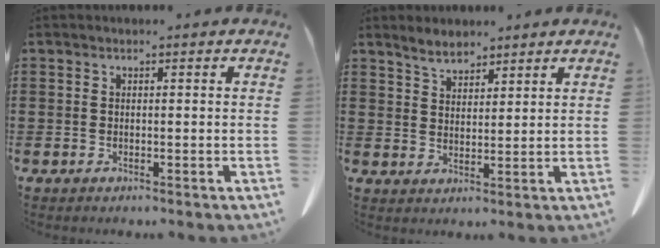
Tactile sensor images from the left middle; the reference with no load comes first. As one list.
[{"total": 3.7, "force": [3.3, 1.5, 1.0], "torque": [-0.031, 0.000, 0.063]}]